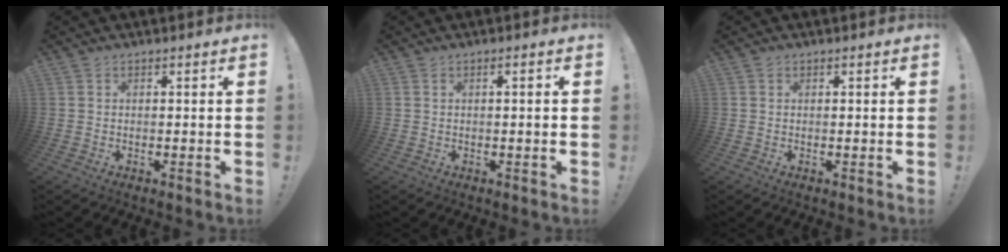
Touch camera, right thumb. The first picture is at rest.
{"total": 2.9, "force": [-0.6, 0.5, 2.7], "torque": [-0.037, 0.006, -0.013]}
{"total": 0.0}